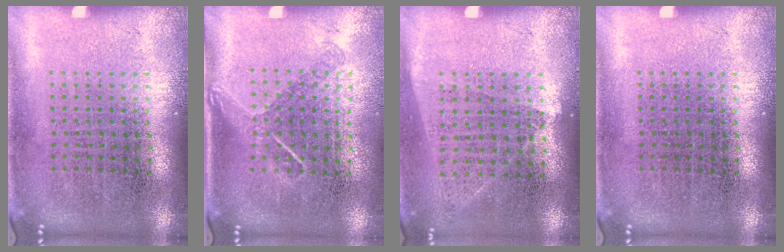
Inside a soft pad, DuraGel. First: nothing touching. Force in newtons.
{"total": 1.3, "press": 1.0, "slide": 0.9}
{"total": 1.0, "press": 0.8, "slide": 0.5}
{"total": 0.0}